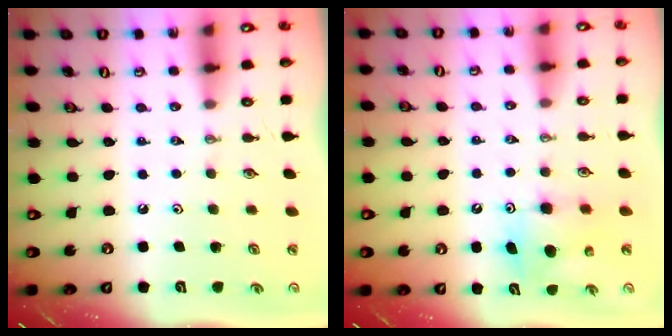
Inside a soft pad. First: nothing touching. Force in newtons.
{"total": 7.5, "press": 7.5, "slide": 0.5}